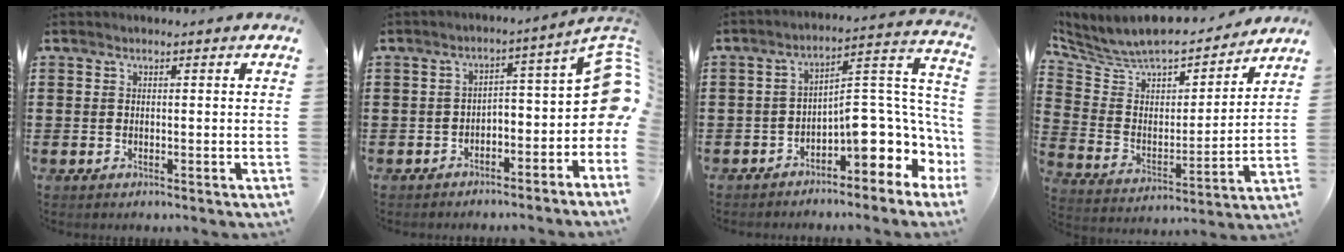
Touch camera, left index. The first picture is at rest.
{"total": 5.9, "force": [-2.8, 2.5, 4.5], "torque": [-0.061, 0.003, -0.055]}
{"total": 7.2, "force": [-1.2, 2.7, 6.6], "torque": [-0.094, -0.044, -0.032]}
{"total": 7.1, "force": [6.7, 2.0, 1.4], "torque": [-0.068, -0.055, 0.111]}